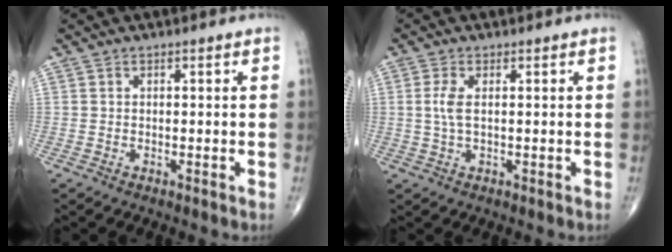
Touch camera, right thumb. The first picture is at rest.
{"total": 3.3, "force": [0.4, 1.3, 3.0], "torque": [-0.078, 0.002, 0.009]}